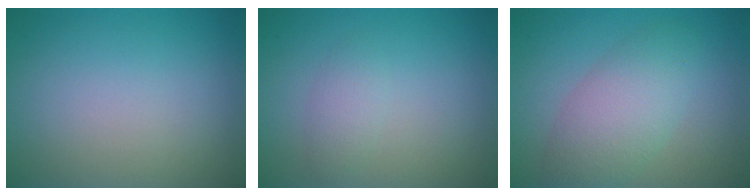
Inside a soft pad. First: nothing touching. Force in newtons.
{"total": 1.5, "press": 1.5, "slide": 0.1}
{"total": 4.8, "press": 4.8, "slide": 0.0}